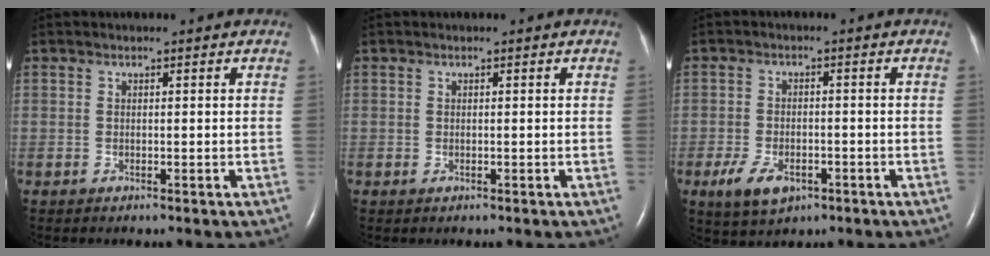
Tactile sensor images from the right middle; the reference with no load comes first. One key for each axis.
{"total": 0.0}
{"total": 5.9, "fx": -3.0, "fy": 3.2, "fz": 4.0, "tx": -0.083, "ty": -0.004, "tz": -0.046}